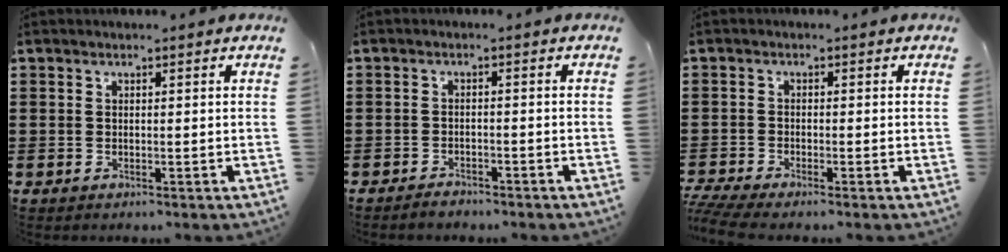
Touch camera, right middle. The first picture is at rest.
{"total": 1.6, "force": [-1.6, 0.3, 0.2], "torque": [-0.010, 0.000, -0.033]}
{"total": 2.2, "force": [-1.8, 0.0, 1.1], "torque": [-0.035, -0.005, -0.041]}